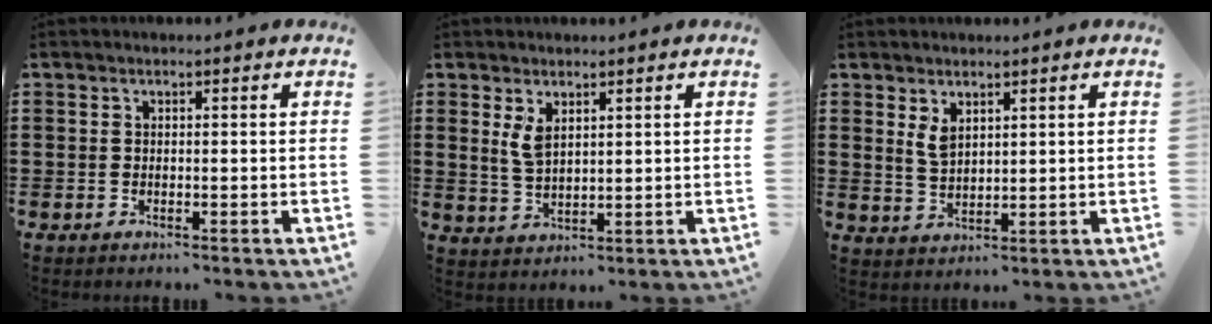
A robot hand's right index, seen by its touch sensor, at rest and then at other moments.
{"total": 3.5, "force": [1.8, 1.6, 2.5], "torque": [-0.055, 0.005, 0.032]}
{"total": 3.0, "force": [1.8, 1.5, 1.8], "torque": [-0.041, 0.003, 0.034]}